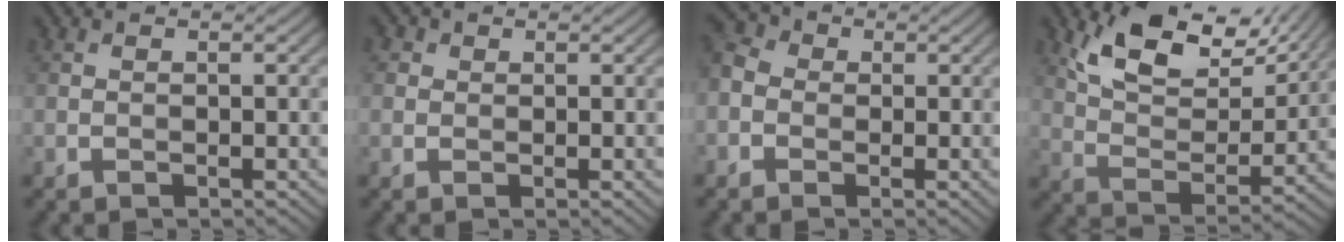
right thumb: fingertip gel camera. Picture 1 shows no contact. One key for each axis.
{"total": 1.6, "fx": 0.7, "fy": 1.3, "fz": 0.5, "tx": -0.010, "ty": 0.000, "tz": 0.007}
{"total": 4.4, "fx": -1.2, "fy": 3.7, "fz": 2.0, "tx": -0.058, "ty": 0.001, "tz": -0.035}
{"total": 12.5, "fx": 8.3, "fy": 5.3, "fz": 7.7, "tx": -0.157, "ty": -0.006, "tz": 0.151}